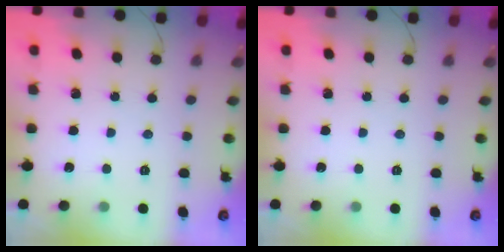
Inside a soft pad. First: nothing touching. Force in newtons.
{"total": 0.0}